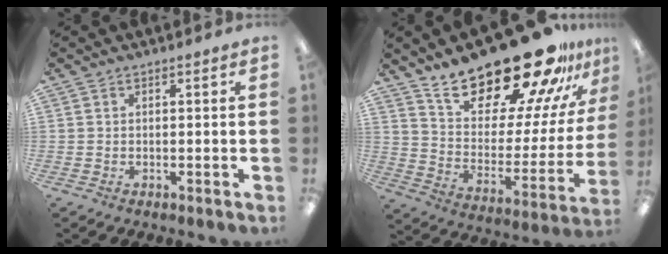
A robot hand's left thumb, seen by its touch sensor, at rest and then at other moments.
{"total": 26.0, "force": [21.6, 8.4, 11.6], "torque": [-0.174, -0.164, 0.372]}